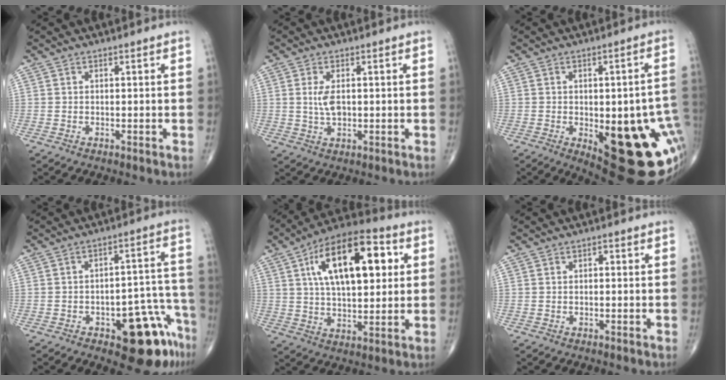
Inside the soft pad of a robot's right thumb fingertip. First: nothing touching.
{"total": 3.9, "force": [0.4, 2.0, 3.4], "torque": [-0.069, -0.006, 0.011]}
{"total": 24.5, "force": [-5.4, 9.2, 22.0], "torque": [-0.217, 0.000, -0.037]}
{"total": 13.6, "force": [-7.5, 5.5, 10.0], "torque": [-0.083, 0.064, -0.092]}
{"total": 20.1, "force": [5.6, 9.4, 16.8], "torque": [-0.250, 0.010, 0.084]}
{"total": 0.9, "force": [0.0, 0.6, 0.7], "torque": [-0.007, 0.003, -0.002]}